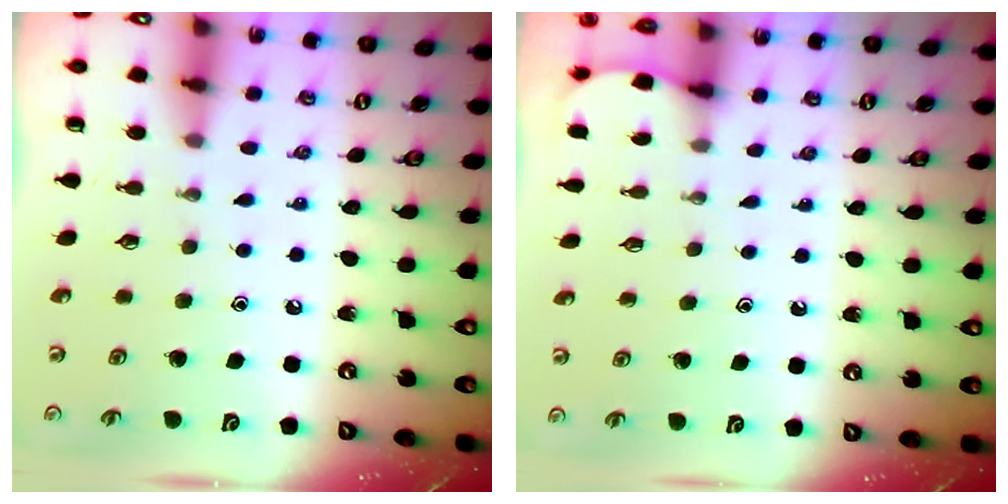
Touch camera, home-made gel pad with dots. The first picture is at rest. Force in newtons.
{"total": 1.7, "press": 1.6, "slide": 0.2}